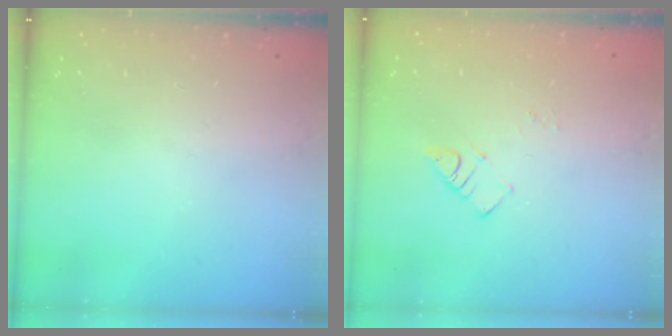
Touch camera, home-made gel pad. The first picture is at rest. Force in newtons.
{"total": 3.6, "press": 3.6, "slide": 0.5}